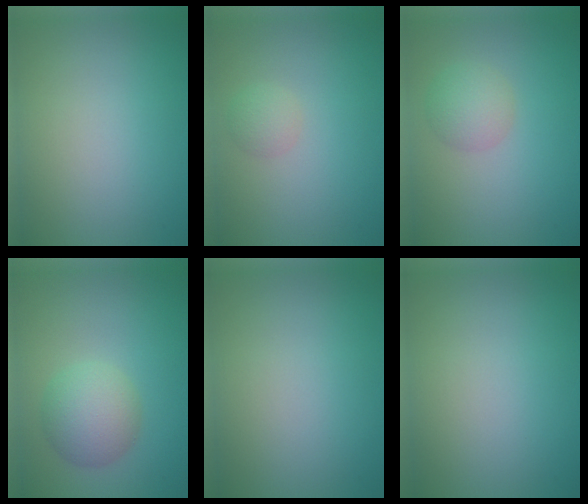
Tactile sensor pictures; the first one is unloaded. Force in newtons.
{"total": 1.4, "press": 1.4, "slide": 0.1}
{"total": 2.7, "press": 2.7, "slide": 0.1}
{"total": 4.4, "press": 4.4, "slide": 0.0}
{"total": 0.0}
{"total": 0.0}